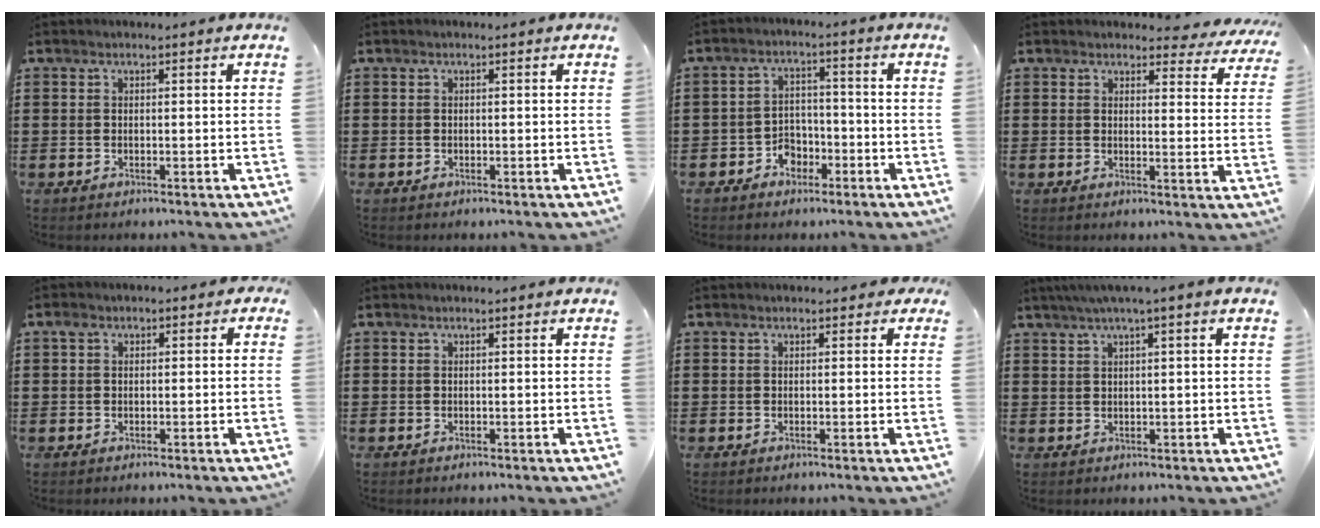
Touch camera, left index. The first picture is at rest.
{"total": 0.0}
{"total": 3.8, "force": [-2.7, 2.6, 0.9], "torque": [-0.025, 0.011, -0.056]}
{"total": 3.7, "force": [3.4, 0.8, 1.0], "torque": [-0.016, -0.016, 0.059]}
{"total": 1.8, "force": [-0.1, 1.4, 1.1], "torque": [-0.026, 0.008, -0.004]}
{"total": 0.0}
{"total": 0.6, "force": [0.2, 0.5, 0.3], "torque": [-0.009, 0.006, 0.002]}
{"total": 2.3, "force": [1.0, -0.3, 2.1], "torque": [-0.039, -0.002, 0.016]}